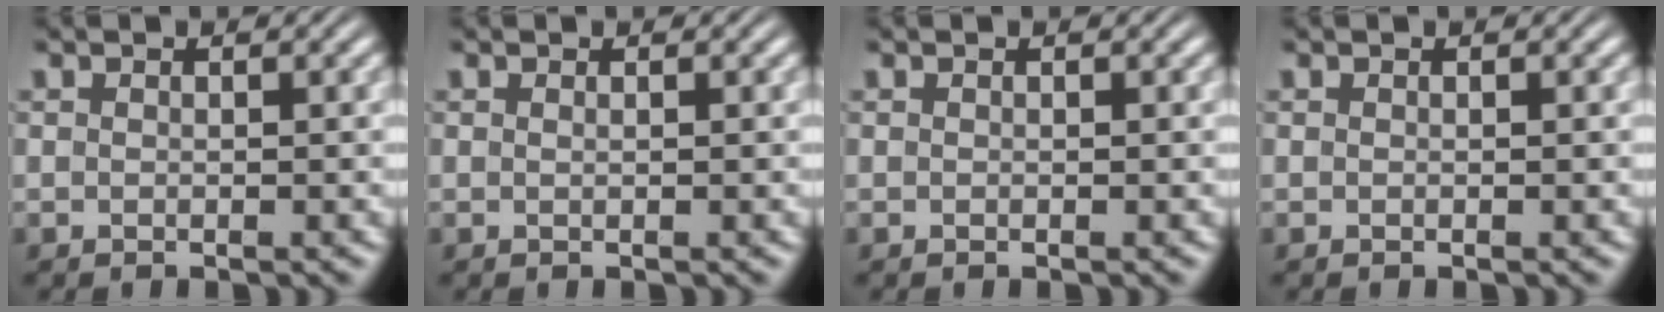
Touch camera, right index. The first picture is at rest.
{"total": 0.0}
{"total": 0.0}
{"total": 0.0}